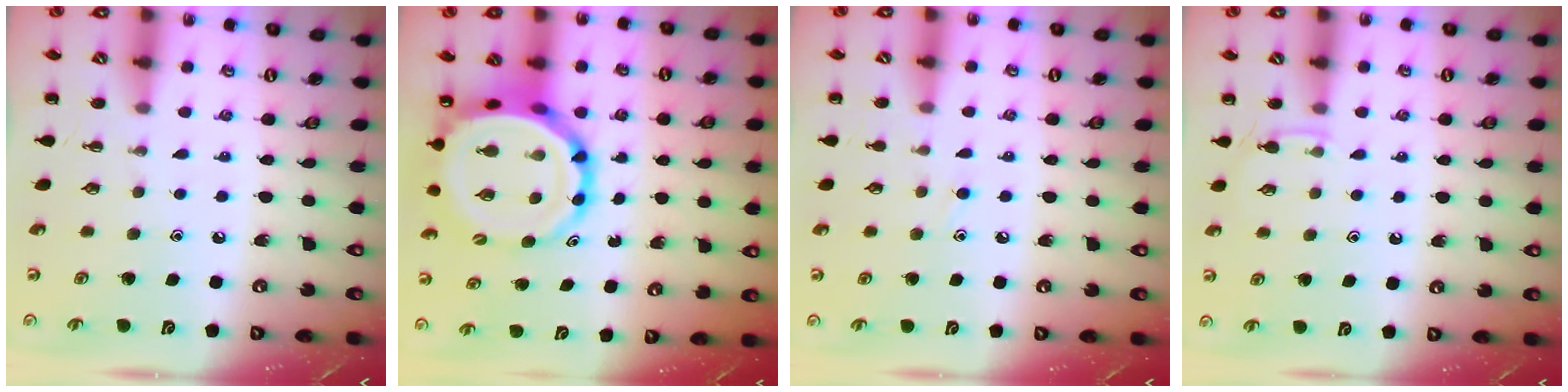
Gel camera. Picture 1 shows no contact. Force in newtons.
{"total": 13.7, "press": 13.2, "slide": 3.7}
{"total": 7.4, "press": 6.9, "slide": 2.6}
{"total": 4.0, "press": 3.8, "slide": 1.3}